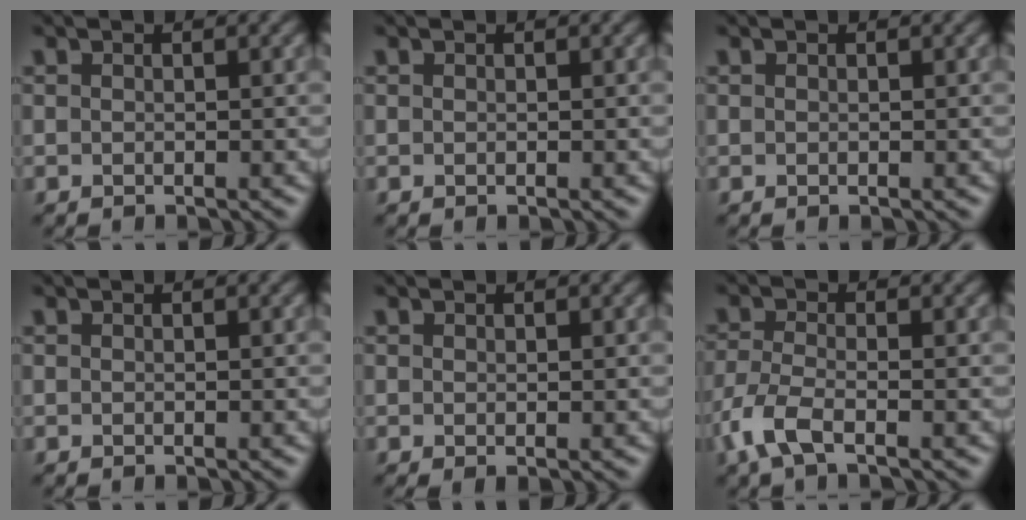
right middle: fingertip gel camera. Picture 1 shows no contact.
{"total": 0.0}
{"total": 0.0}
{"total": 0.0}
{"total": 0.5, "force": [0.2, 0.1, 0.5], "torque": [-0.009, 0.000, 0.004]}
{"total": 3.7, "force": [-2.1, 1.3, 2.7], "torque": [-0.074, -0.007, -0.053]}